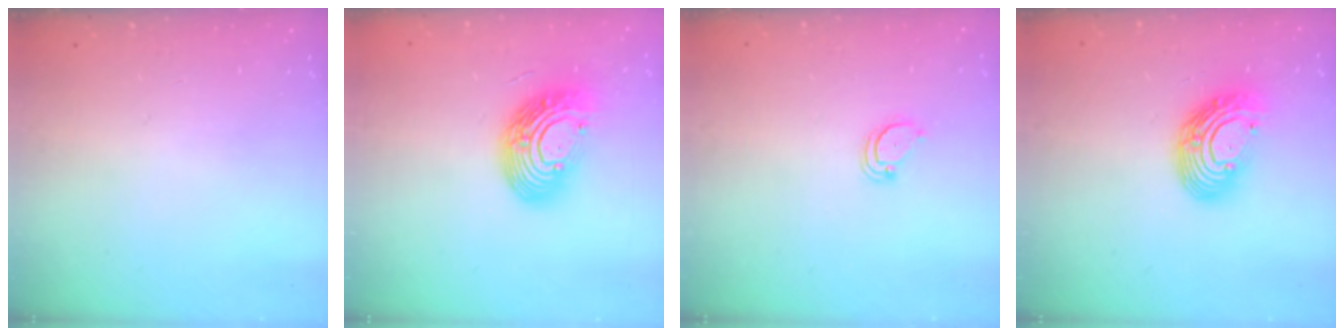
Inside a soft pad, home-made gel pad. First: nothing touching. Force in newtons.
{"total": 15.1, "press": 15.1, "slide": 1.4}
{"total": 2.1, "press": 2.1, "slide": 0.1}
{"total": 13.2, "press": 13.2, "slide": 0.8}